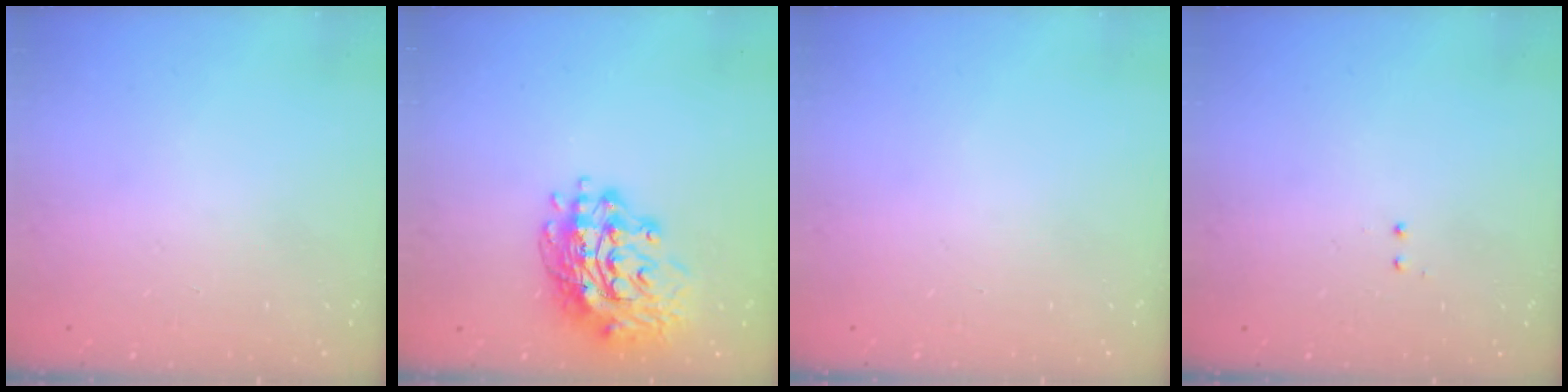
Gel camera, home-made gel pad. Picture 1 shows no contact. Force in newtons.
{"total": 16.1, "press": 16.0, "slide": 1.7}
{"total": 0.0}
{"total": 0.5, "press": 0.5, "slide": 0.3}